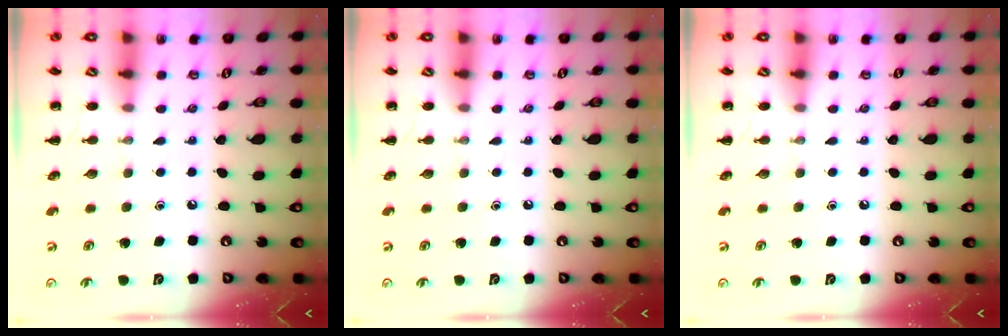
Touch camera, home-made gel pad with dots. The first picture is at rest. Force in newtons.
{"total": 0.0}
{"total": 0.0}